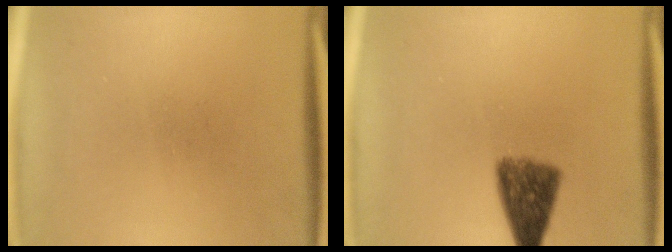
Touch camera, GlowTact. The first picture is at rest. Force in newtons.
{"total": 7.3}